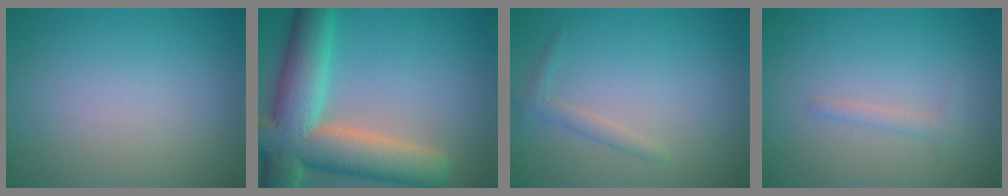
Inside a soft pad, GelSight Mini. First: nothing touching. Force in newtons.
{"total": 12.0, "press": 11.9, "slide": 1.0}
{"total": 1.3, "press": 1.3, "slide": 0.0}
{"total": 1.0, "press": 1.0, "slide": 0.0}